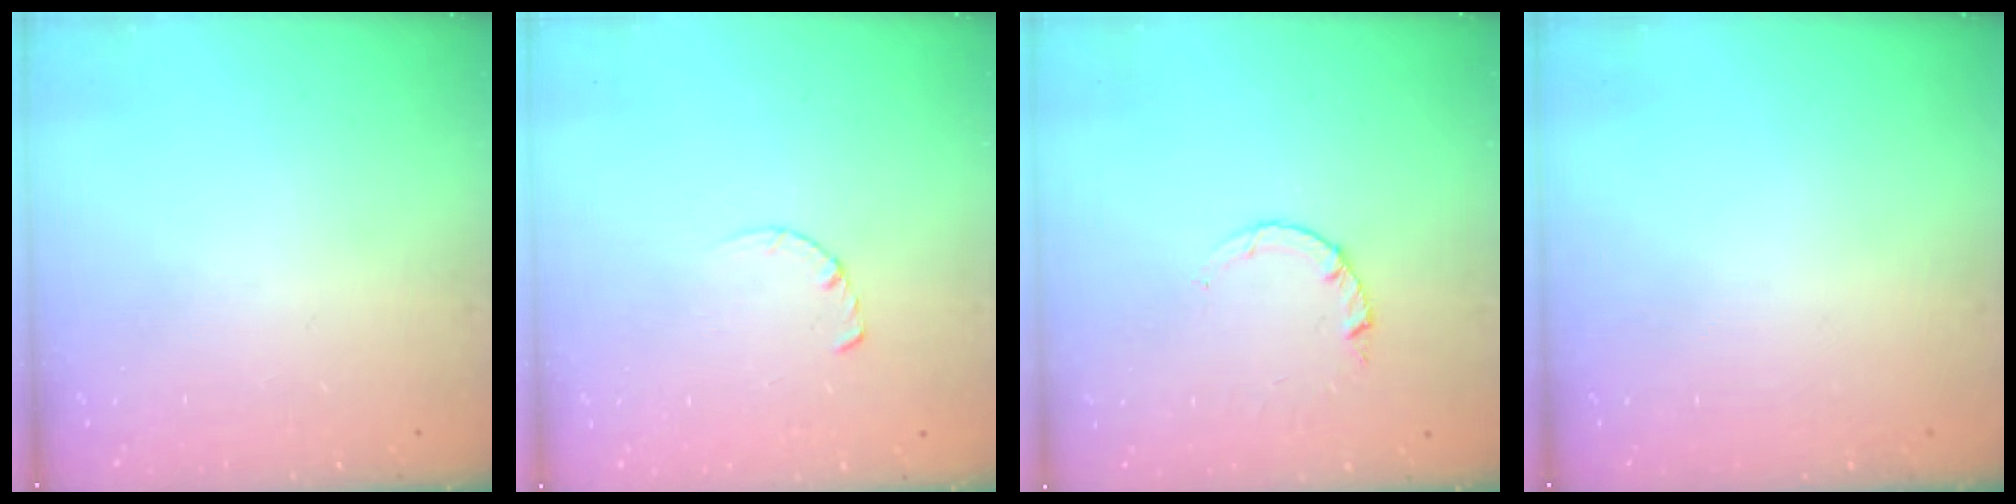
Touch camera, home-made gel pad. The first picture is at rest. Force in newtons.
{"total": 2.8, "press": 2.8, "slide": 0.4}
{"total": 0.9, "press": 0.8, "slide": 0.2}
{"total": 0.0}